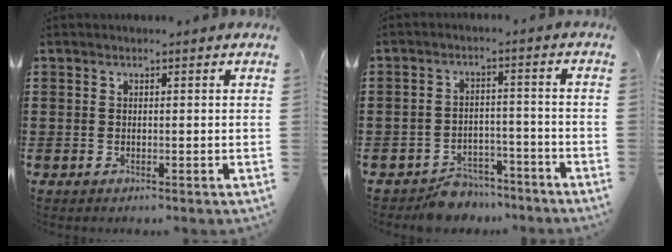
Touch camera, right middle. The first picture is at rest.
{"total": 4.9, "force": [-4.7, 1.3, 0.4], "torque": [-0.009, 0.013, -0.095]}